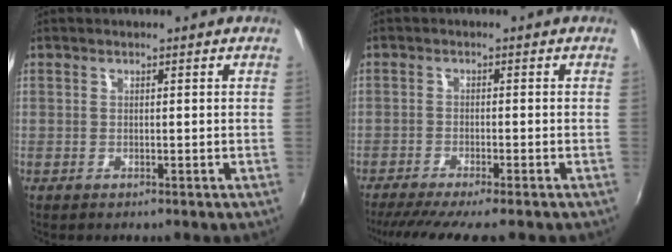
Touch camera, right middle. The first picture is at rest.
{"total": 7.9, "force": [-6.6, -0.1, 4.2], "torque": [-0.092, -0.025, -0.106]}